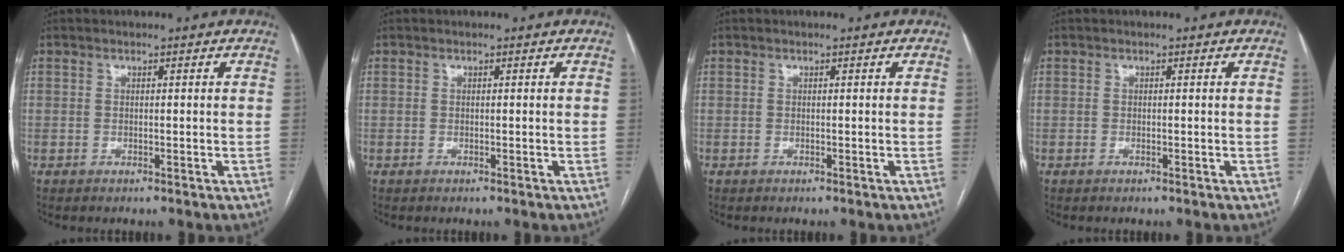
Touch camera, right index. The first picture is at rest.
{"total": 0.0}
{"total": 0.0}
{"total": 0.0}